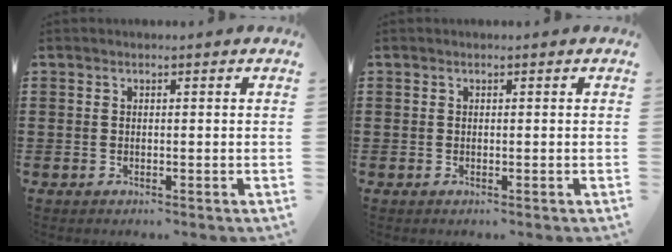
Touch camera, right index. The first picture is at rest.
{"total": 0.0}